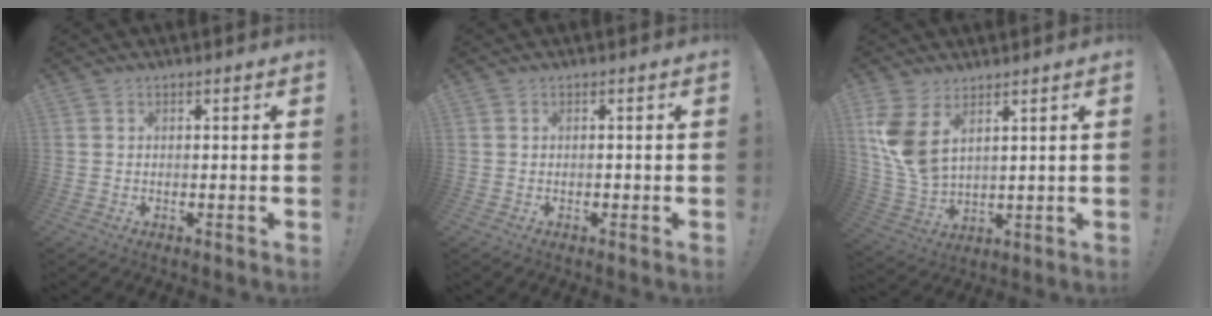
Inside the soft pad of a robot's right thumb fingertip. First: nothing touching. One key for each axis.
{"total": 0.7, "fx": -0.6, "fy": 0.3, "fz": 0.2, "tx": -0.009, "ty": 0.004, "tz": -0.010}
{"total": 10.0, "fx": 5.1, "fy": 5.3, "fz": 6.8, "tx": -0.140, "ty": -0.037, "tz": 0.100}